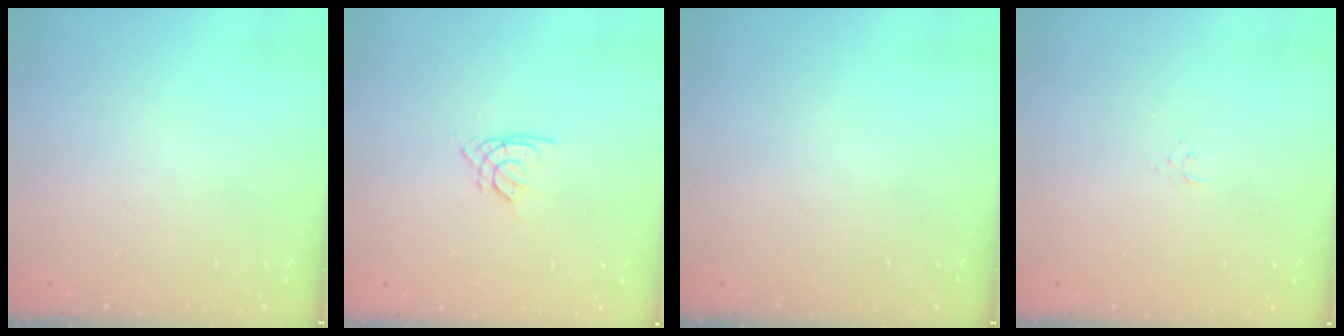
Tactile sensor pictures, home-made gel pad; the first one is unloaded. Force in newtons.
{"total": 2.2, "press": 2.1, "slide": 0.5}
{"total": 0.0}
{"total": 2.4, "press": 2.4, "slide": 0.3}